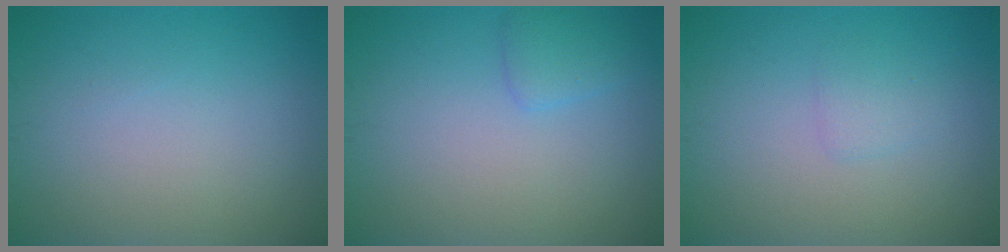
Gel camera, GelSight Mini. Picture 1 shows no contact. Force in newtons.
{"total": 1.6, "press": 1.6, "slide": 0.1}
{"total": 1.1, "press": 1.1, "slide": 0.1}